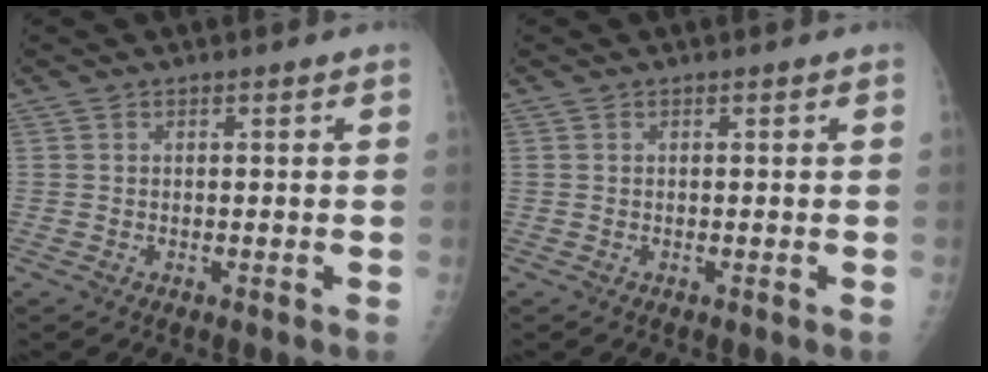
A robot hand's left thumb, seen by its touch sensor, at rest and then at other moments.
{"total": 0.0}